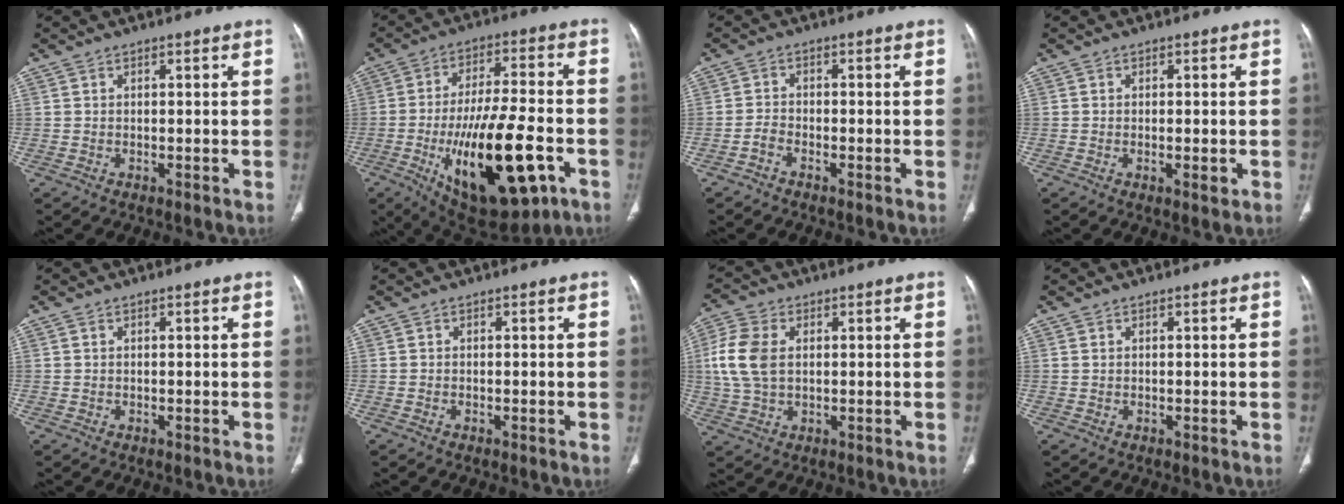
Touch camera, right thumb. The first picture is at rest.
{"total": 23.9, "force": [-8.0, 9.5, 20.4], "torque": [-0.336, 0.016, -0.108]}
{"total": 2.0, "force": [-1.5, 0.8, 0.9], "torque": [-0.021, 0.012, -0.032]}
{"total": 2.4, "force": [-0.7, 0.8, 2.1], "torque": [-0.031, -0.004, -0.008]}
{"total": 0.0}
{"total": 0.0}
{"total": 9.1, "force": [1.2, 5.9, 6.7], "torque": [-0.154, 0.008, 0.024]}
{"total": 0.0}